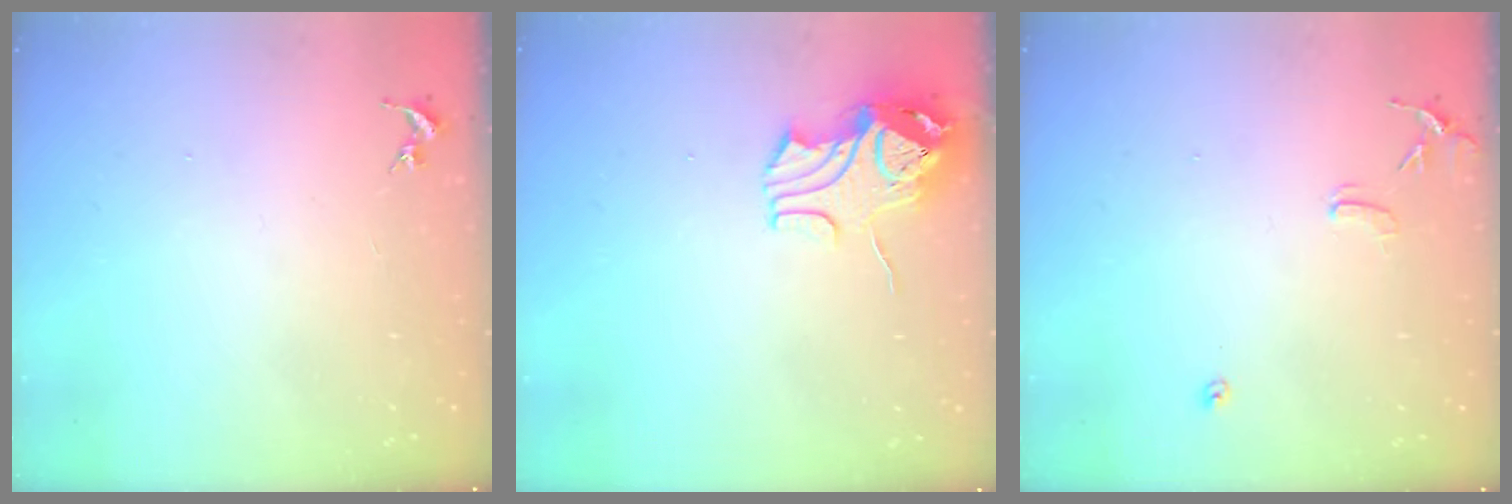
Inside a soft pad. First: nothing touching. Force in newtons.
{"total": 9.7, "press": 9.6, "slide": 1.5}
{"total": 7.9, "press": 7.9, "slide": 0.8}